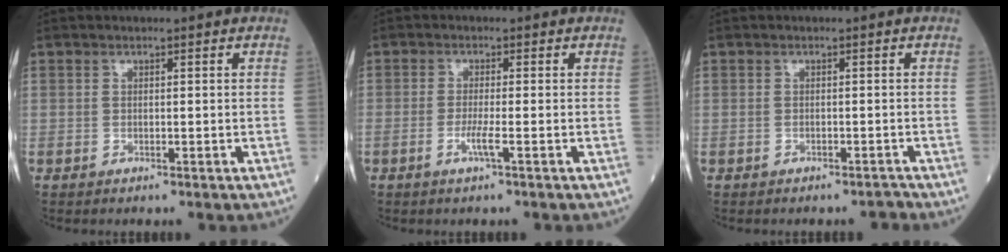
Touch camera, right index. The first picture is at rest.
{"total": 2.3, "force": [-0.8, -0.5, 2.1], "torque": [-0.046, -0.005, -0.020]}
{"total": 0.8, "force": [-0.8, 0.1, 0.2], "torque": [0.002, 0.000, -0.012]}